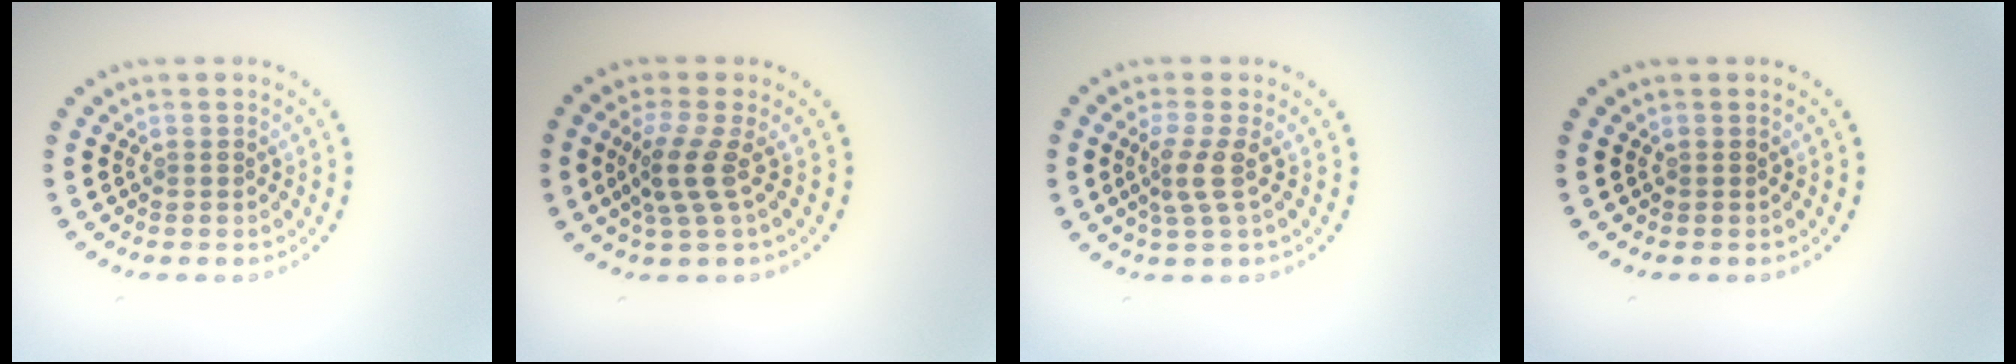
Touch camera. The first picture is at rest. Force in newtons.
{"total": 2.9, "press": 2.2, "slide": 1.9}
{"total": 2.3, "press": 1.6, "slide": 1.6}
{"total": 0.0}